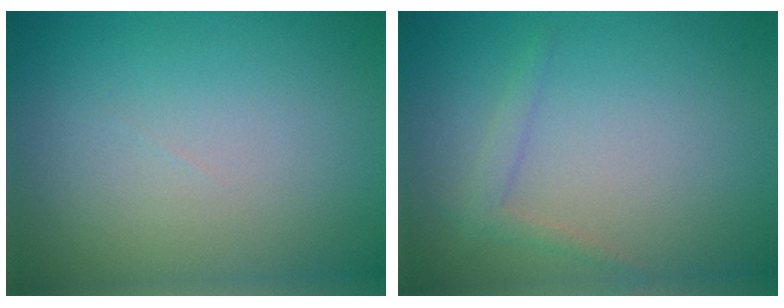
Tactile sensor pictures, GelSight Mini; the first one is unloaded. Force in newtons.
{"total": 1.2, "press": 1.2, "slide": 0.1}